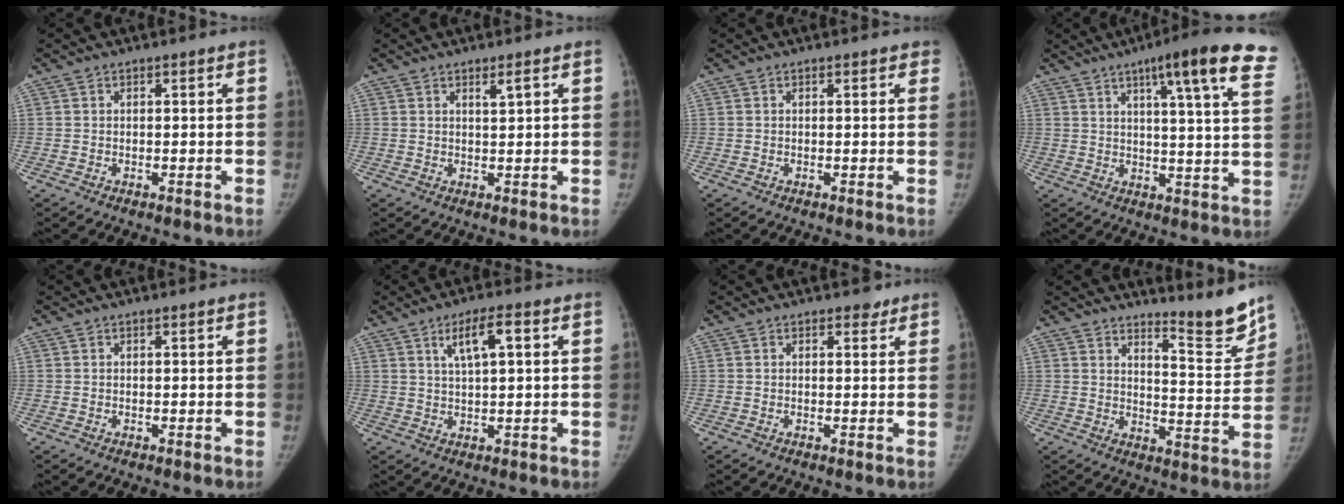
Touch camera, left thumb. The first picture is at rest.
{"total": 1.5, "force": [0.9, 0.1, 1.2], "torque": [-0.019, -0.007, 0.016]}
{"total": 1.1, "force": [0.7, 0.6, 0.6], "torque": [0.007, 0.000, 0.002]}
{"total": 19.2, "force": [11.3, 2.2, 15.3], "torque": [-0.193, -0.028, 0.131]}
{"total": 0.0}
{"total": 6.0, "force": [2.3, 1.6, 5.3], "torque": [-0.092, 0.003, 0.041]}
{"total": 1.3, "force": [1.0, 0.9, 0.2], "torque": [0.010, -0.004, 0.009]}
{"total": 10.1, "force": [9.1, 0.8, 4.3], "torque": [-0.040, -0.090, 0.133]}